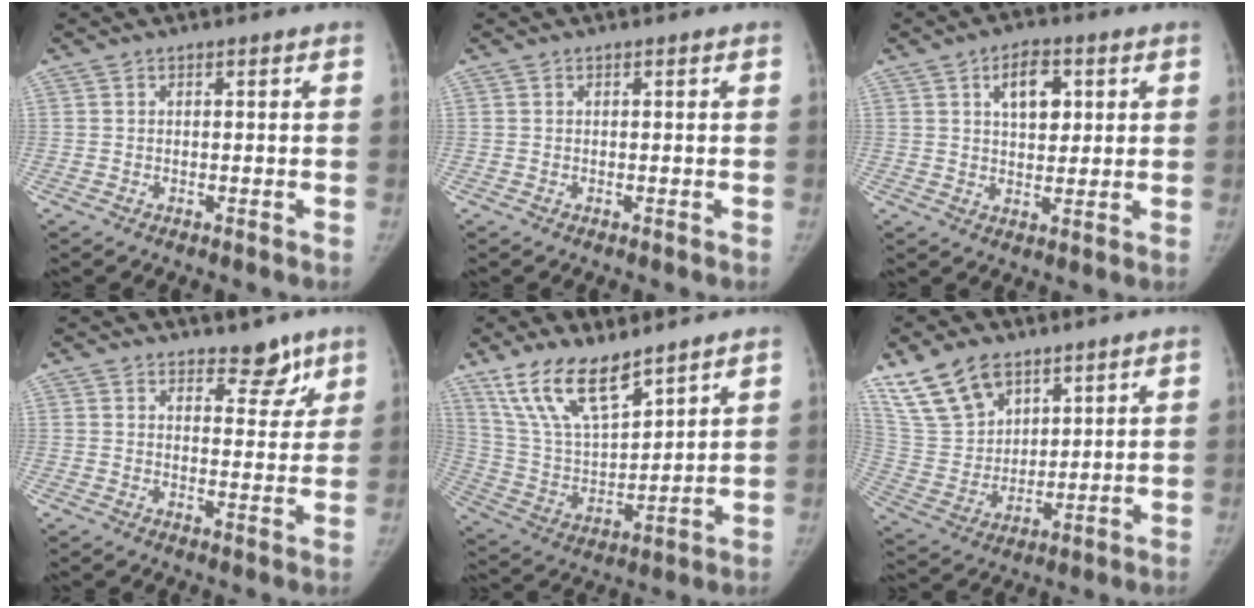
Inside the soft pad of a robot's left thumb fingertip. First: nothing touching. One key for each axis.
{"total": 0.0}
{"total": 7.5, "fx": 2.7, "fy": 4.5, "fz": 5.4, "tx": -0.056, "ty": -0.008, "tz": 0.042}
{"total": 5.6, "fx": 4.2, "fy": 2.9, "fz": 2.3, "tx": 0.008, "ty": -0.027, "tz": 0.058}
{"total": 15.1, "fx": 10.9, "fy": 5.5, "fz": 9.0, "tx": -0.145, "ty": -0.053, "tz": 0.224}
{"total": 13.8, "fx": 9.3, "fy": 8.2, "fz": 6.0, "tx": -0.095, "ty": -0.038, "tz": 0.199}